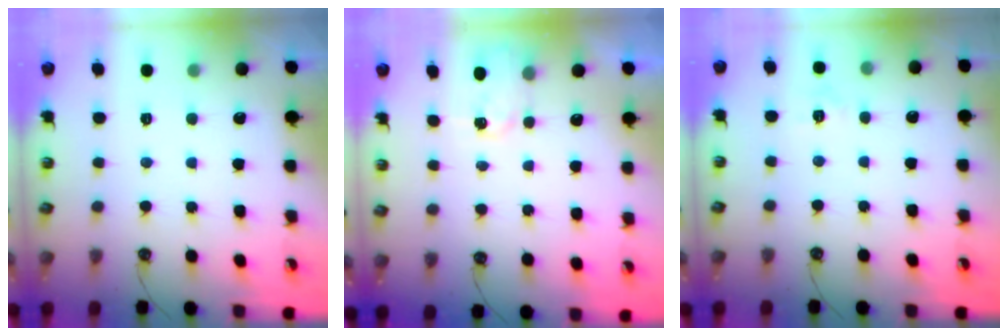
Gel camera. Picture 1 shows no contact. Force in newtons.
{"total": 2.9, "press": 2.9, "slide": 0.4}
{"total": 7.0, "press": 7.0, "slide": 0.7}